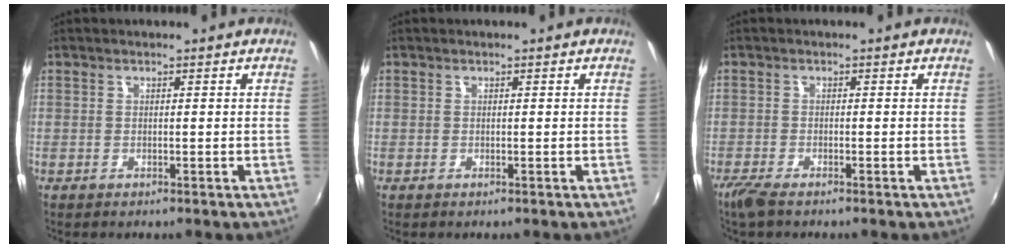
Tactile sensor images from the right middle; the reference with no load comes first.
{"total": 0.0}
{"total": 3.5, "force": [-2.7, 0.5, 2.1], "torque": [-0.054, -0.012, -0.054]}